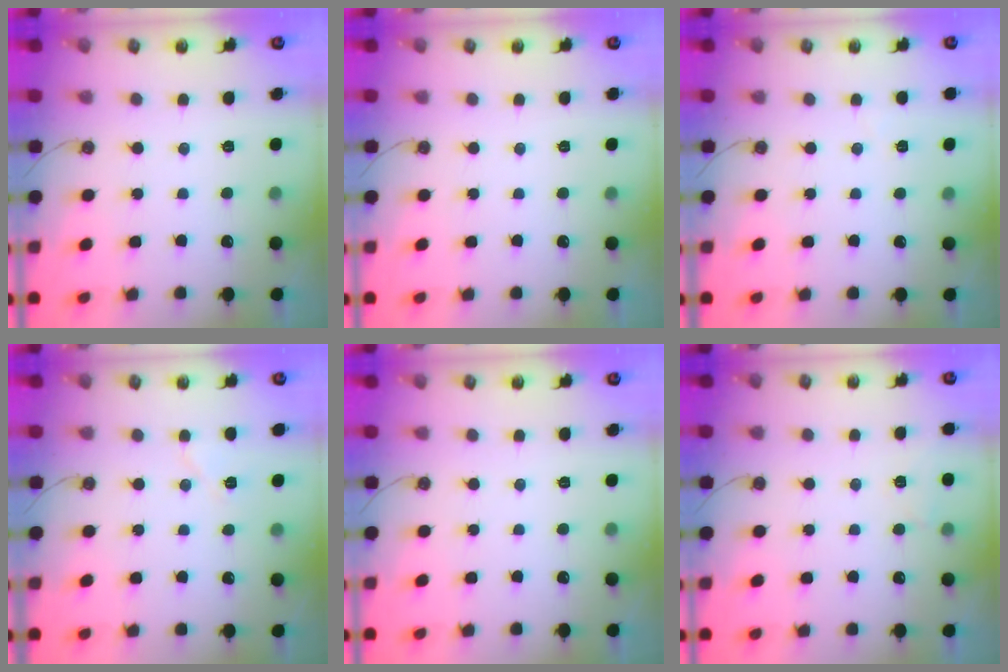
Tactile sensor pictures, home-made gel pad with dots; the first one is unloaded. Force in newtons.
{"total": 0.0}
{"total": 1.6, "press": 1.4, "slide": 0.6}
{"total": 6.0, "press": 5.5, "slide": 2.4}
{"total": 0.0}
{"total": 3.8, "press": 3.8, "slide": 0.6}